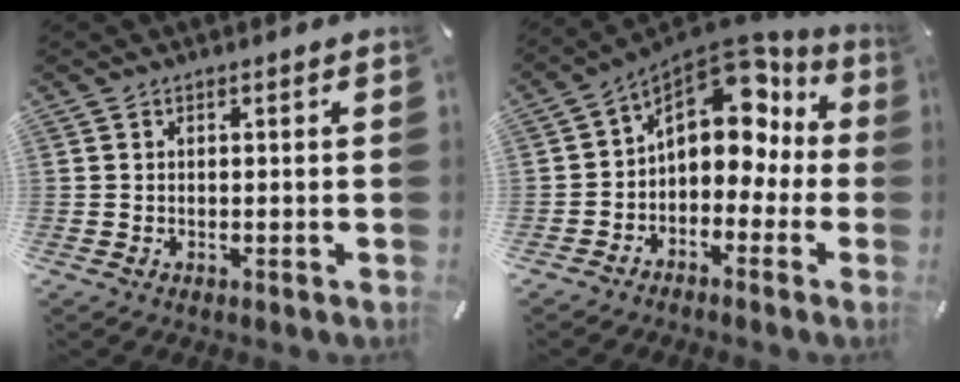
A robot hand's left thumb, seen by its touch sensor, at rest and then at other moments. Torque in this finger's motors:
{"motor_torque": [1.47, 2.88, 0.92, 0.59, 0.37]}